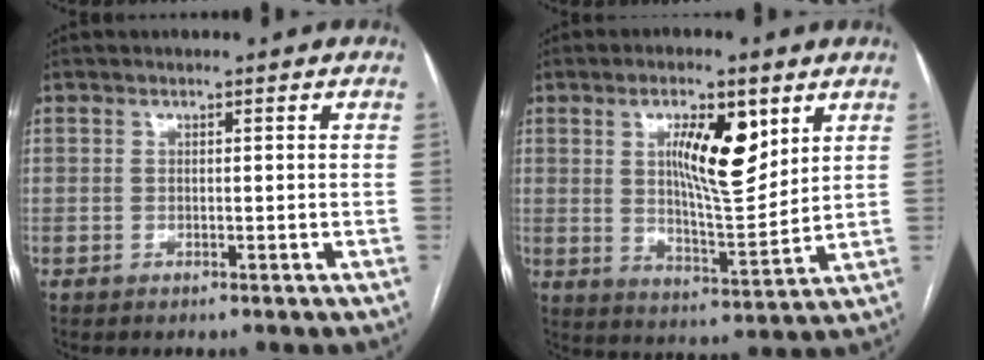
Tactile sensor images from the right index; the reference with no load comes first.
{"total": 10.8, "force": [4.3, 2.8, 9.5], "torque": [-0.160, -0.002, 0.077]}